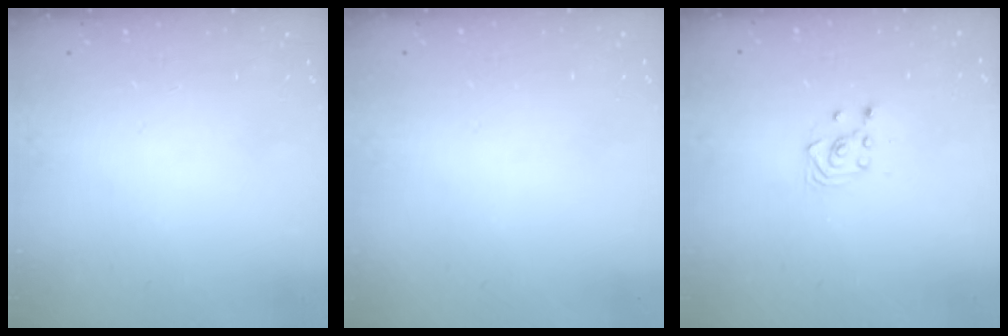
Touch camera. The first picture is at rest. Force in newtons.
{"total": 0.0}
{"total": 3.5, "press": 3.2, "slide": 1.5}